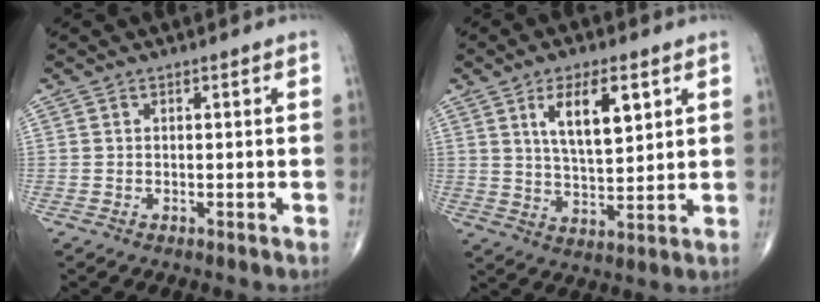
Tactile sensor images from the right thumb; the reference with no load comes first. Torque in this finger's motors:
{"motor_torque": [0.41, 2.24, 1.19, 0.49, 0.16]}